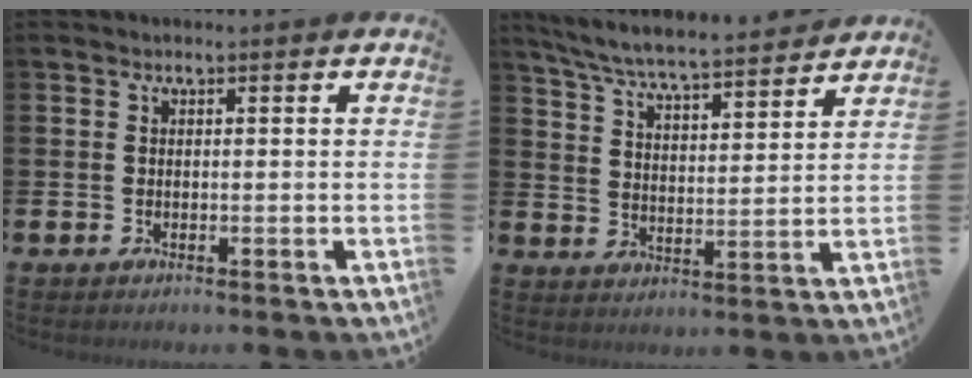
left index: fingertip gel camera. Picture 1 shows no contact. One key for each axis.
{"total": 7.0, "fx": 6.7, "fy": 0.3, "fz": 2.2, "tx": -0.066, "ty": -0.047, "tz": 0.115}